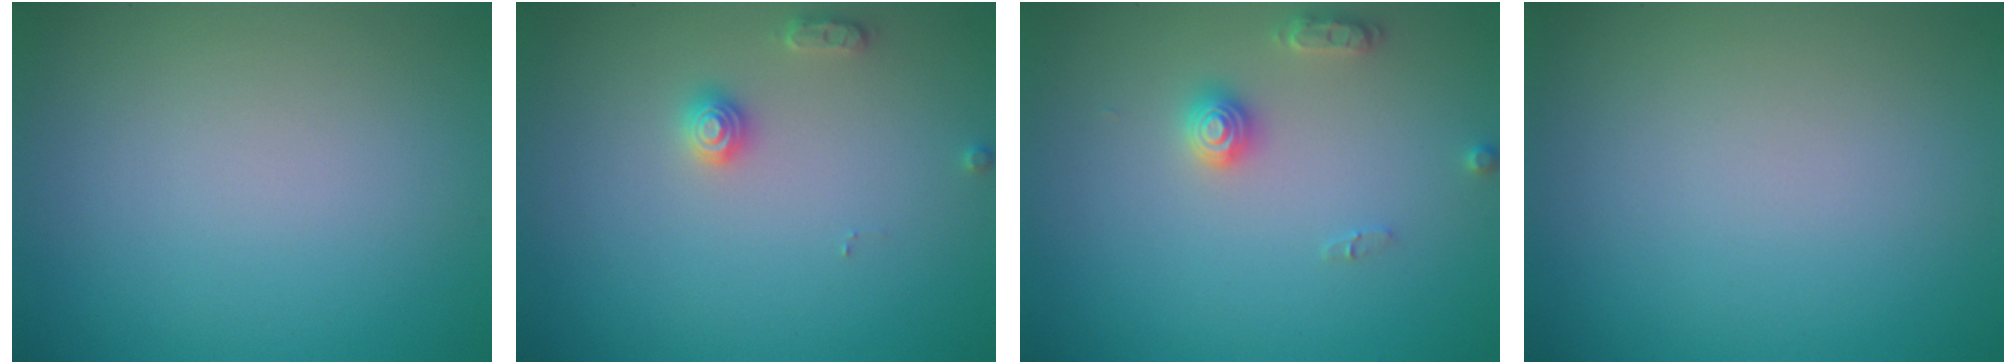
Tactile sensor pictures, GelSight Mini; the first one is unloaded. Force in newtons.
{"total": 1.7, "press": 1.7, "slide": 0.3}
{"total": 2.2, "press": 2.2, "slide": 0.1}
{"total": 0.0}